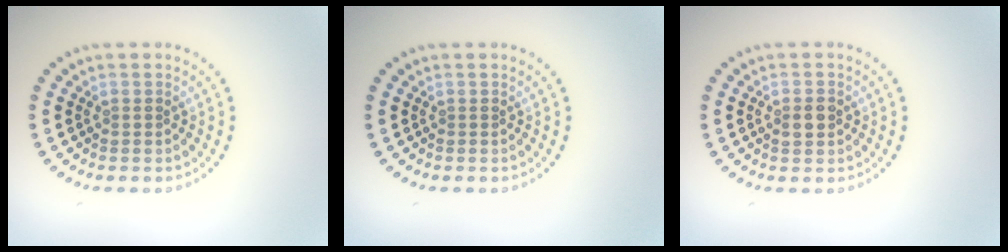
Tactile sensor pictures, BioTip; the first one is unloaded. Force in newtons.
{"total": 0.0}
{"total": 2.1, "press": 2.1, "slide": 0.1}